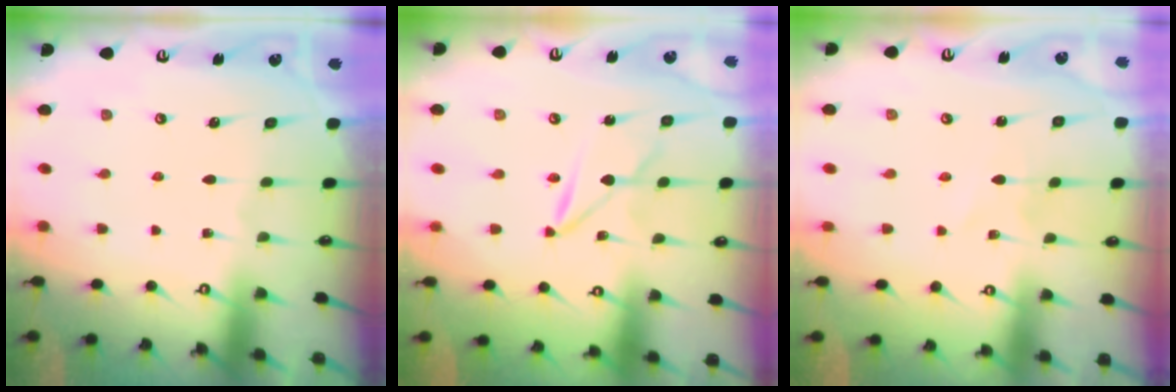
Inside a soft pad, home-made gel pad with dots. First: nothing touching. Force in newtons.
{"total": 2.5, "press": 2.5, "slide": 0.3}
{"total": 1.8, "press": 1.7, "slide": 0.2}